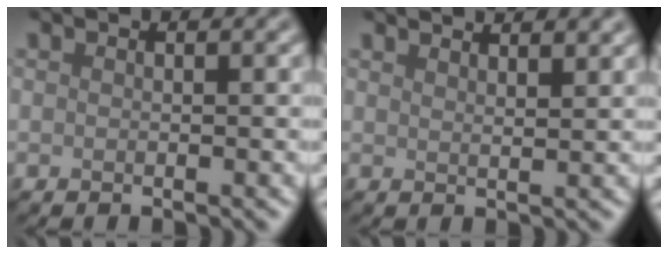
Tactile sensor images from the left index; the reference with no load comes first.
{"total": 3.8, "force": [3.2, 1.2, 1.8], "torque": [0.005, 0.018, 0.016]}